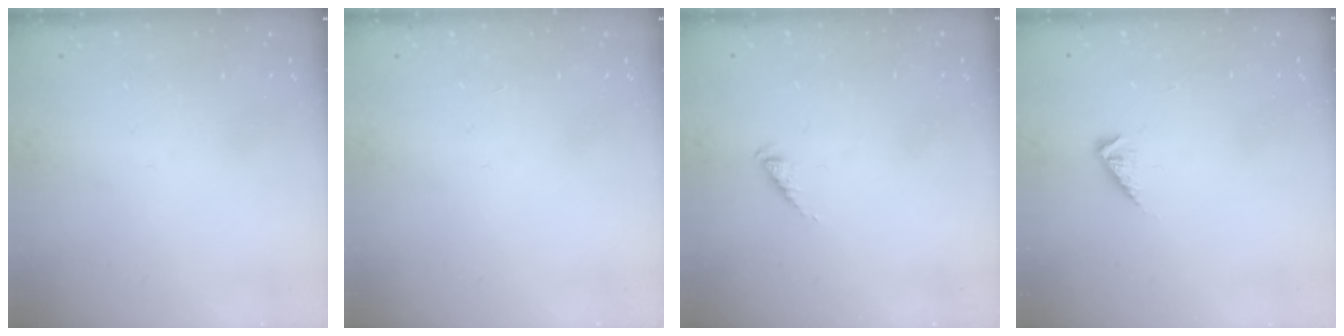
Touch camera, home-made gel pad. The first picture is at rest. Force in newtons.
{"total": 0.0}
{"total": 2.3, "press": 2.3, "slide": 0.4}
{"total": 3.5, "press": 3.4, "slide": 0.6}